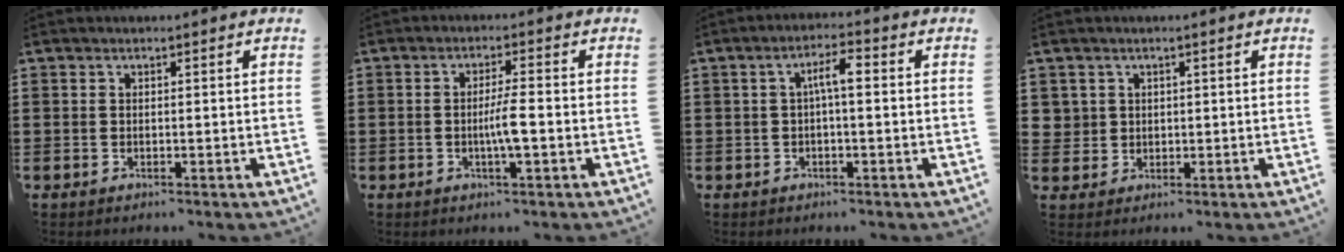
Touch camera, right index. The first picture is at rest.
{"total": 4.0, "force": [-0.9, 0.3, 3.9], "torque": [-0.076, -0.005, -0.020]}
{"total": 3.8, "force": [0.0, 0.8, 3.7], "torque": [-0.070, 0.013, -0.006]}
{"total": 2.2, "force": [0.8, 2.1, 0.2], "torque": [-0.014, 0.010, 0.014]}